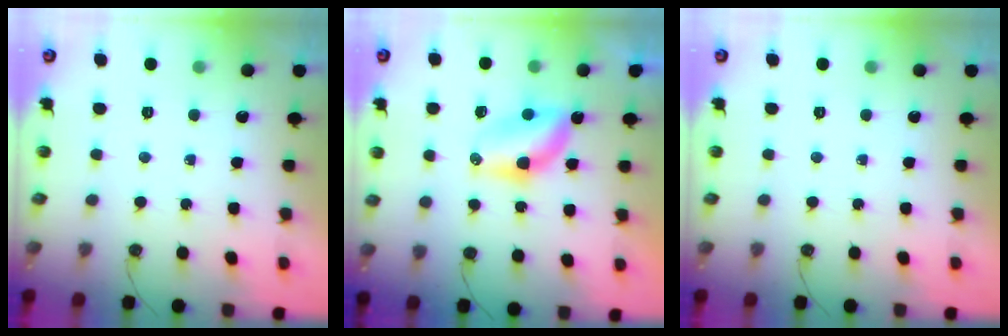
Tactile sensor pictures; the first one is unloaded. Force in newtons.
{"total": 8.2, "press": 7.4, "slide": 3.6}
{"total": 0.0}